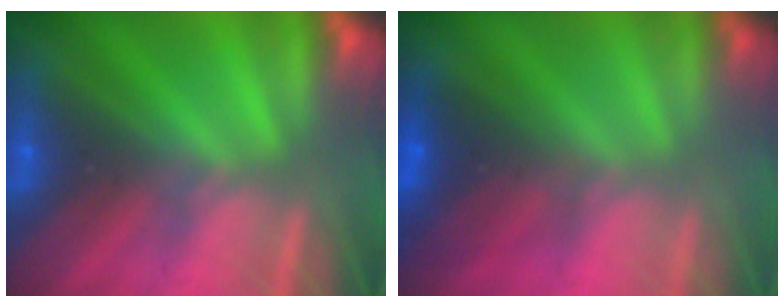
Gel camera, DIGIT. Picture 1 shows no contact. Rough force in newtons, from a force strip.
{"total": 2.8}